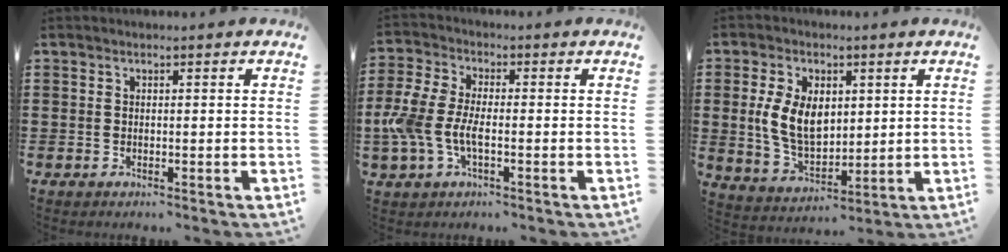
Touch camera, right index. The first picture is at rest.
{"total": 6.8, "force": [-2.0, 3.3, 5.6], "torque": [-0.144, -0.007, -0.046]}
{"total": 8.8, "force": [1.3, 5.6, 6.6], "torque": [-0.157, 0.010, 0.022]}